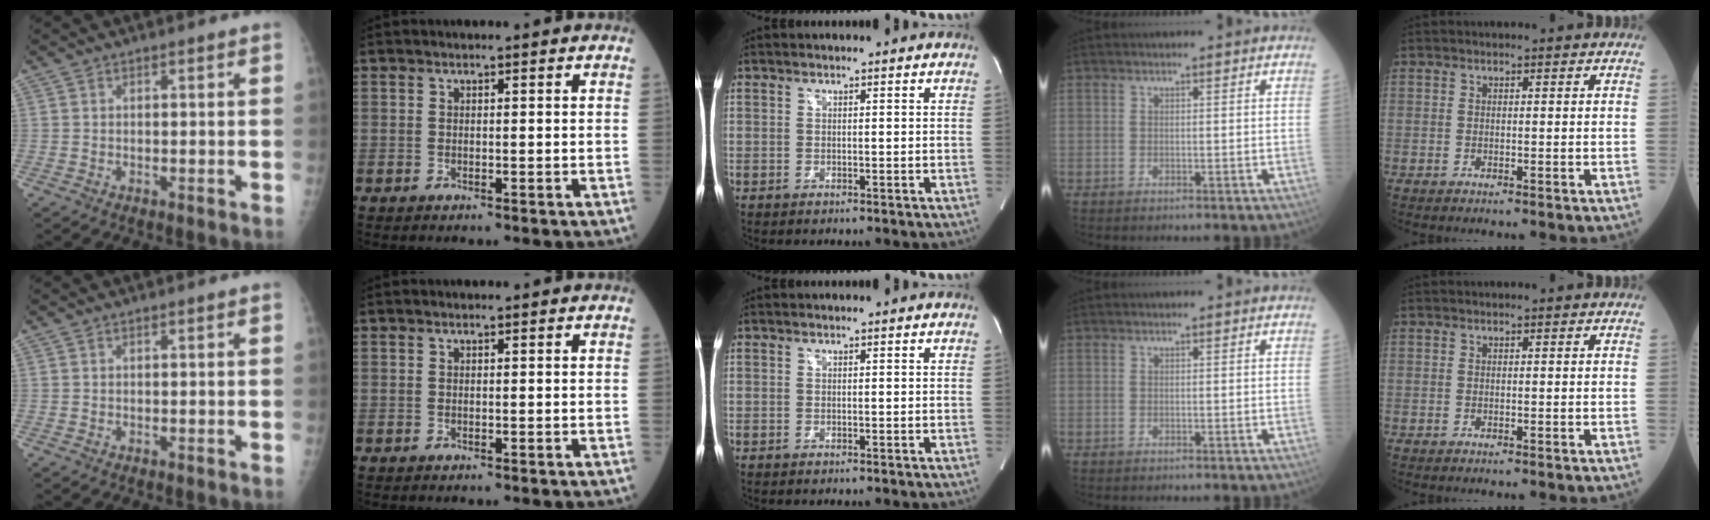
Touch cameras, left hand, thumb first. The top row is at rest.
{}